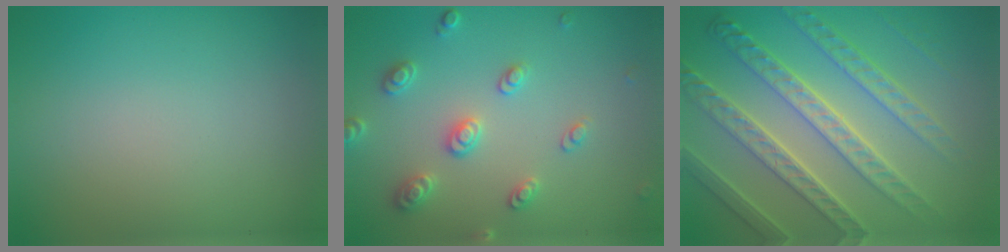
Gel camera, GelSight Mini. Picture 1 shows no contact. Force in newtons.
{"total": 3.0, "press": 2.9, "slide": 0.6}
{"total": 6.6, "press": 5.9, "slide": 3.0}